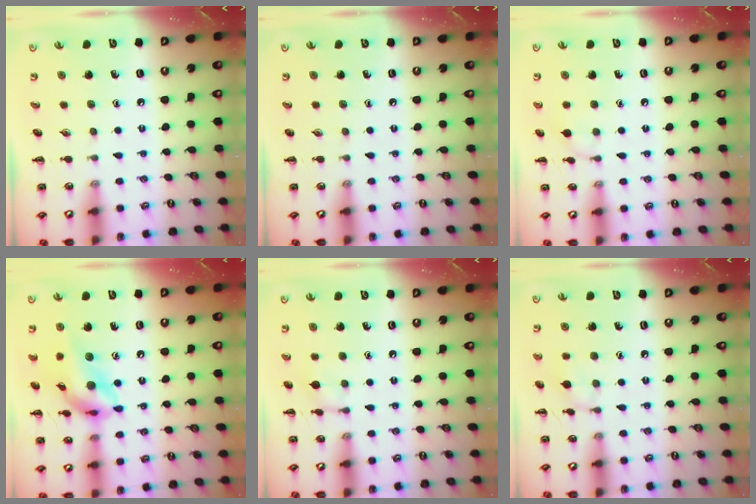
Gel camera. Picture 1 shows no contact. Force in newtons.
{"total": 0.0}
{"total": 5.2, "press": 4.8, "slide": 2.0}
{"total": 15.0, "press": 14.7, "slide": 3.0}
{"total": 5.3, "press": 5.3, "slide": 0.3}
{"total": 6.9, "press": 6.5, "slide": 2.2}